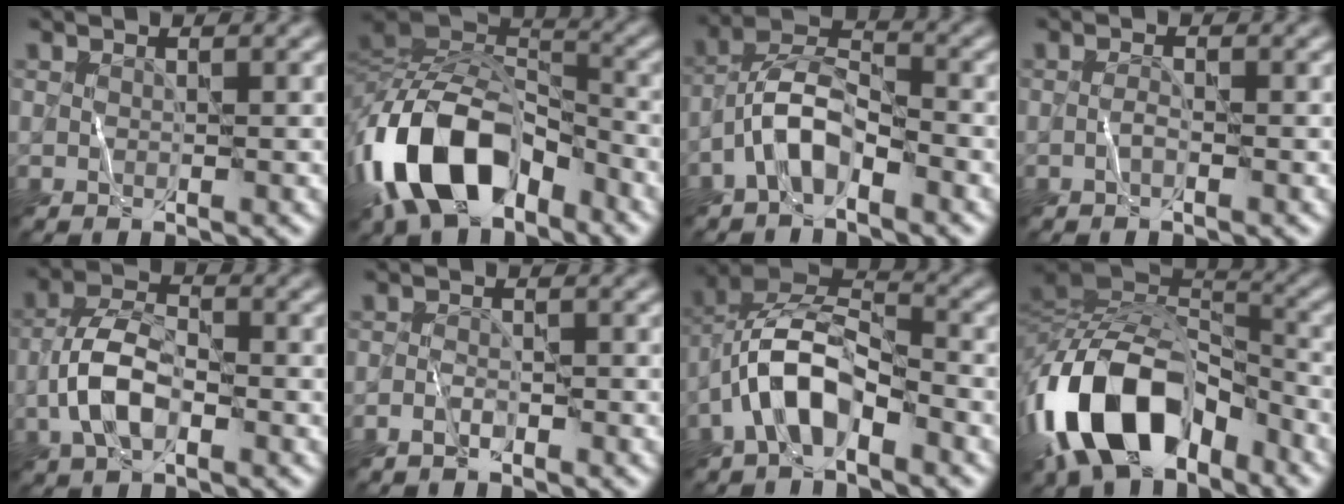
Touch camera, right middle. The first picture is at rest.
{"total": 13.0, "force": [-6.3, 7.3, 8.7], "torque": [-0.167, 0.002, -0.126]}
{"total": 4.8, "force": [-2.8, 1.9, 3.4], "torque": [-0.063, 0.018, -0.061]}
{"total": 0.7, "force": [-0.4, 0.0, 0.6], "torque": [-0.015, 0.004, -0.010]}
{"total": 5.1, "force": [-1.8, 2.5, 4.1], "torque": [-0.082, 0.009, -0.043]}
{"total": 1.2, "force": [-1.1, 0.4, 0.5], "torque": [-0.009, 0.006, -0.024]}
{"total": 7.2, "force": [-3.4, 3.4, 5.4], "torque": [-0.105, 0.013, -0.071]}
{"total": 14.2, "force": [-6.2, 8.3, 9.8], "torque": [-0.188, 0.012, -0.121]}